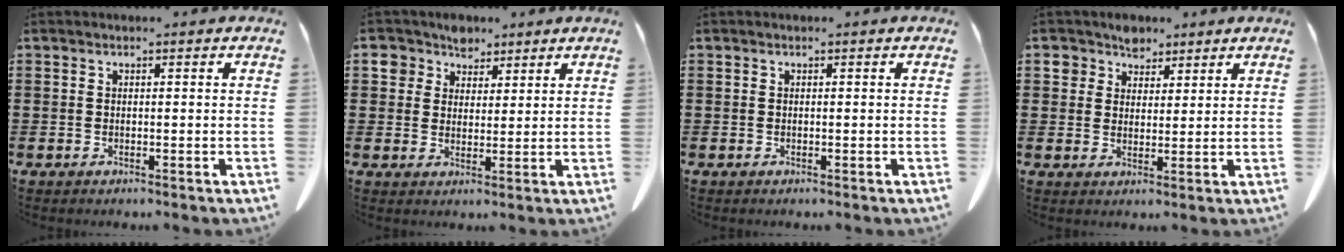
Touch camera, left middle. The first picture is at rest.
{"total": 5.0, "force": [3.4, 3.5, 0.8], "torque": [-0.033, 0.000, 0.062]}
{"total": 0.0}
{"total": 4.5, "force": [3.3, 3.0, 0.8], "torque": [-0.027, 0.005, 0.061]}